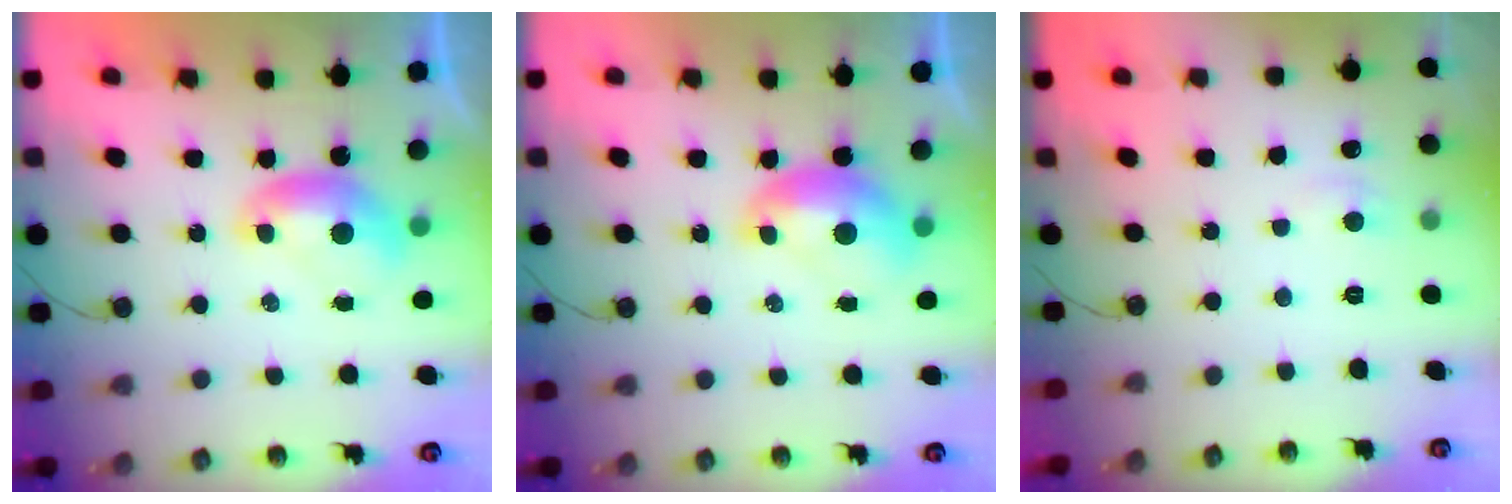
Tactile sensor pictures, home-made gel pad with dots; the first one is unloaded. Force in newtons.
{"total": 1.5, "press": 1.4, "slide": 0.3}
{"total": 1.9, "press": 1.8, "slide": 0.4}